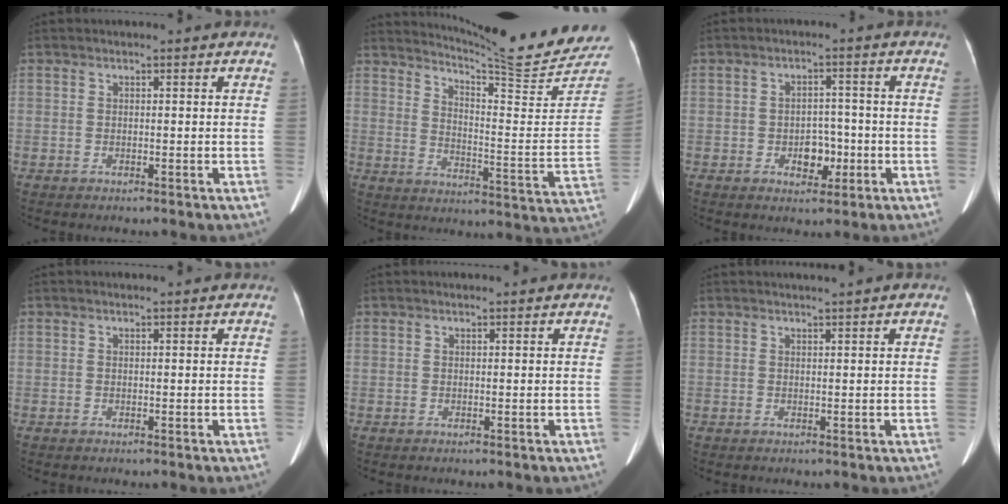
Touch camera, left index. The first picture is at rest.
{"total": 18.8, "force": [18.2, -1.6, 4.5], "torque": [-0.079, -0.124, 0.234]}
{"total": 4.1, "force": [-1.3, 2.8, 2.7], "torque": [-0.037, 0.008, -0.014]}
{"total": 1.0, "force": [0.9, 0.0, 0.4], "torque": [-0.007, 0.014, 0.017]}
{"total": 1.2, "force": [1.1, 0.0, 0.5], "torque": [-0.007, 0.015, 0.021]}
{"total": 1.7, "force": [1.4, -0.3, 0.9], "torque": [-0.011, 0.010, 0.026]}